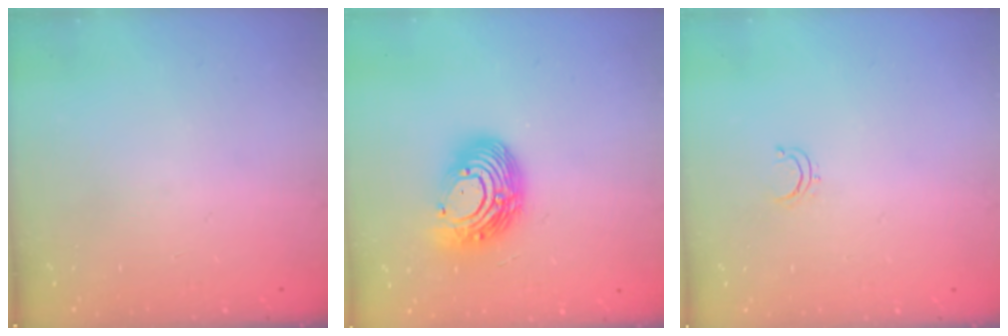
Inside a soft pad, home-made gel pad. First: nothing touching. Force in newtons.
{"total": 14.5, "press": 14.4, "slide": 1.3}
{"total": 2.8, "press": 2.8, "slide": 0.2}